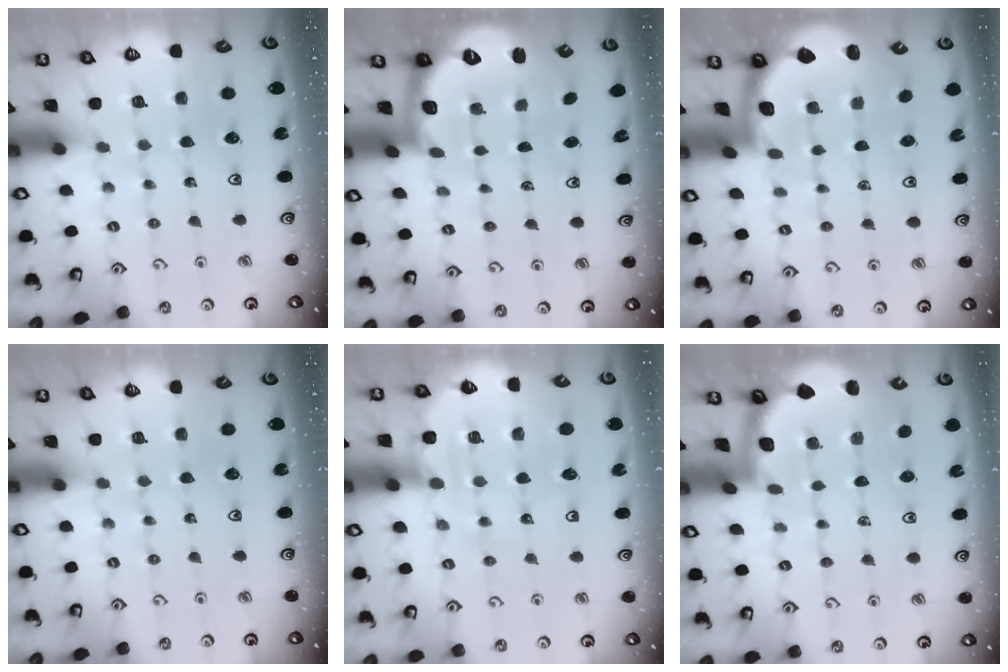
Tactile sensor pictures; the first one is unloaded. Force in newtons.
{"total": 2.5, "press": 1.9, "slide": 1.6}
{"total": 1.6, "press": 1.6, "slide": 0.1}
{"total": 0.0}
{"total": 8.6, "press": 8.1, "slide": 2.8}
{"total": 1.8, "press": 1.8, "slide": 0.1}